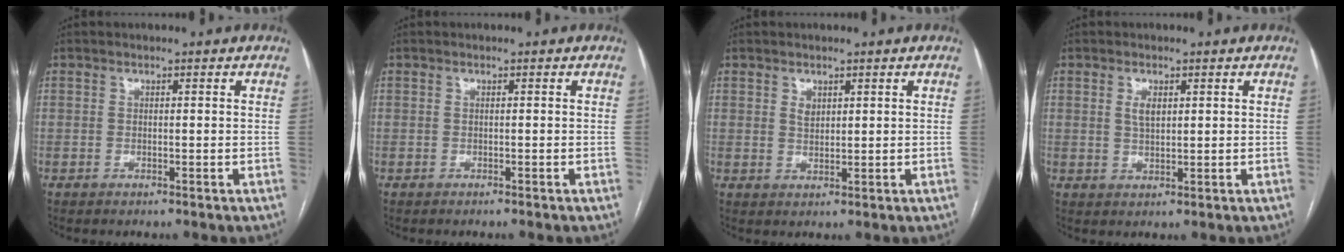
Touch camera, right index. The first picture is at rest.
{"total": 0.0}
{"total": 1.7, "force": [0.9, 1.1, 1.0], "torque": [-0.019, -0.002, 0.021]}
{"total": 2.4, "force": [0.9, 1.1, 2.0], "torque": [-0.041, 0.000, 0.019]}